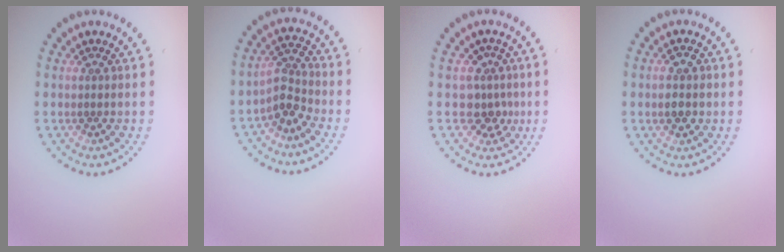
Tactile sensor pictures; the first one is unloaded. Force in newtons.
{"total": 2.6, "press": 2.0, "slide": 1.7}
{"total": 2.5, "press": 1.9, "slide": 1.6}
{"total": 2.7, "press": 2.7, "slide": 0.2}